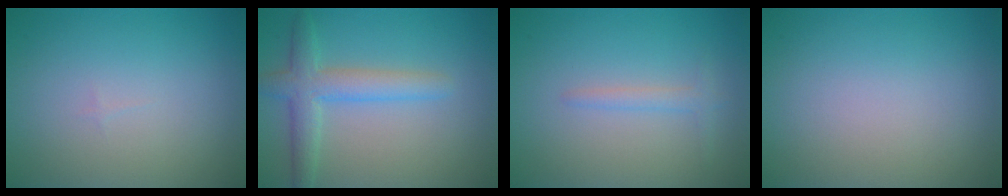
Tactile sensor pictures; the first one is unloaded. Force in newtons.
{"total": 3.9, "press": 3.9, "slide": 0.2}
{"total": 1.3, "press": 1.3, "slide": 0.1}
{"total": 0.0}